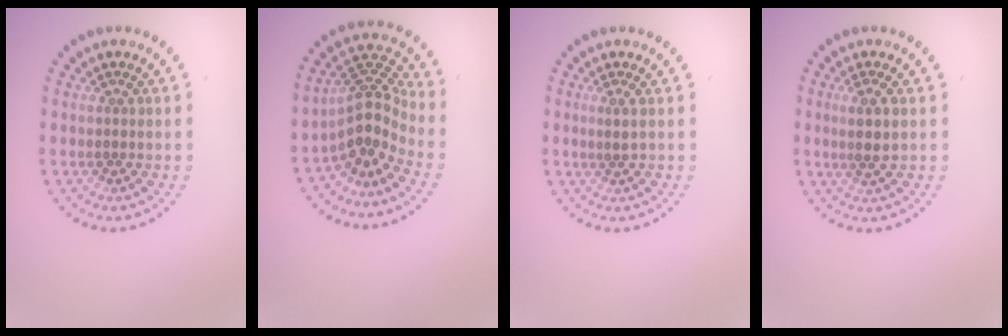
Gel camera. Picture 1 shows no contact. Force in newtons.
{"total": 4.0, "press": 2.9, "slide": 2.7}
{"total": 0.9, "press": 0.5, "slide": 0.8}
{"total": 2.5, "press": 2.2, "slide": 1.1}